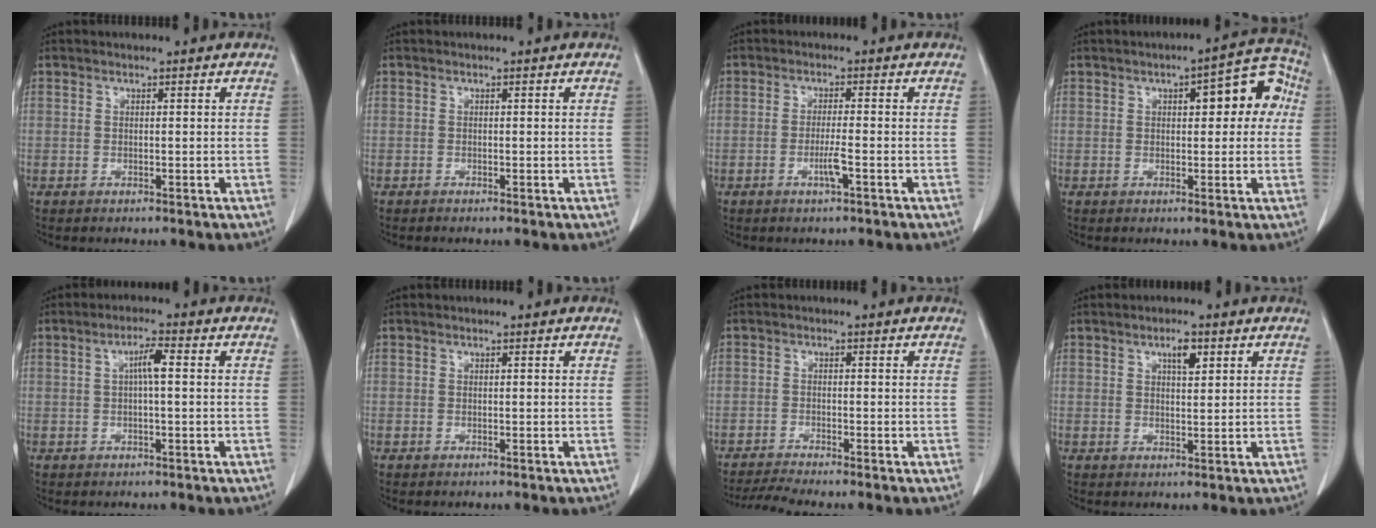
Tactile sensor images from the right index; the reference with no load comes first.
{"total": 0.0}
{"total": 2.7, "force": [-1.1, -0.2, 2.5], "torque": [-0.048, -0.002, -0.021]}
{"total": 9.0, "force": [2.0, 3.2, 8.1], "torque": [-0.088, 0.038, 0.019]}
{"total": 3.2, "force": [0.4, 0.3, 3.1], "torque": [-0.058, 0.006, 0.006]}
{"total": 0.0}
{"total": 3.8, "force": [-3.5, -1.3, 1.0], "torque": [-0.026, -0.018, -0.065]}
{"total": 2.8, "force": [1.5, 0.8, 2.3], "torque": [-0.040, 0.000, 0.024]}